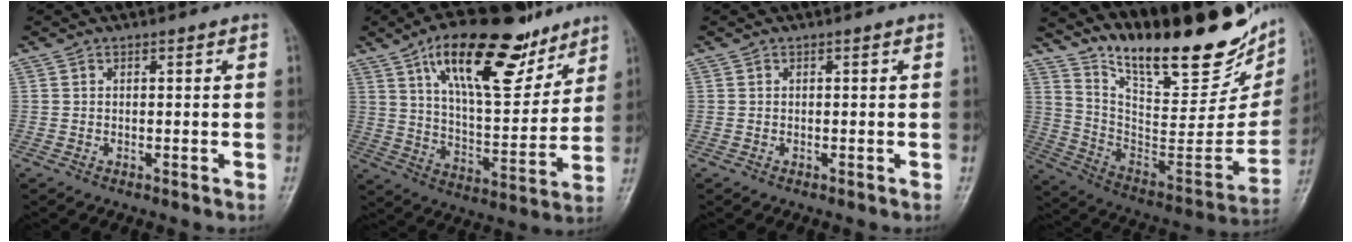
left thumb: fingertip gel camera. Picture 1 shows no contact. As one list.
[{"total": 22.3, "force": [13.4, 8.8, 15.5], "torque": [-0.206, -0.053, 0.225]}, {"total": 0.0}, {"total": 30.8, "force": [21.6, 9.9, 19.5], "torque": [-0.268, -0.106, 0.342]}]